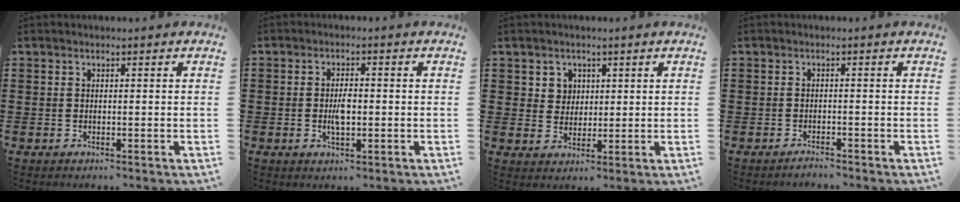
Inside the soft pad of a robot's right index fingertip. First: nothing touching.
{"total": 3.4, "force": [-0.4, 1.4, 3.1], "torque": [-0.065, -0.001, -0.010]}
{"total": 3.0, "force": [1.4, 2.6, 0.4], "torque": [-0.021, 0.010, 0.024]}
{"total": 1.3, "force": [-1.3, -0.1, 0.1], "torque": [-0.006, 0.001, -0.025]}